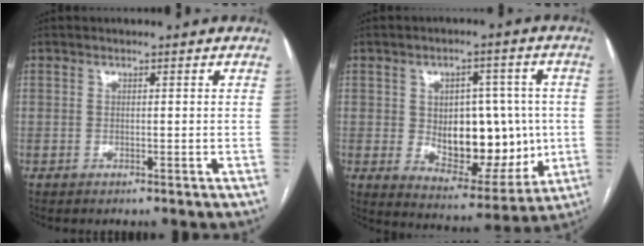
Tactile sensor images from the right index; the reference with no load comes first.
{"total": 14.7, "force": [-0.3, 8.2, 12.1], "torque": [-0.166, 0.008, 0.017]}